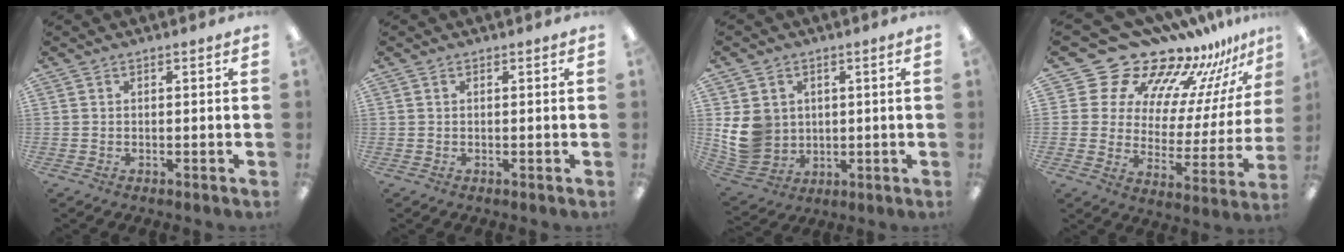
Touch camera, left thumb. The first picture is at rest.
{"total": 0.0}
{"total": 10.3, "force": [1.6, 9.4, 4.0], "torque": [-0.094, 0.002, 0.039]}
{"total": 19.6, "force": [16.3, 9.9, 4.6], "torque": [-0.073, -0.141, 0.294]}